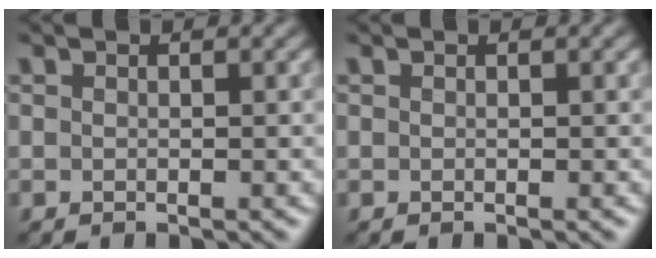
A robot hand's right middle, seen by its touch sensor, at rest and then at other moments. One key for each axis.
{"total": 0.0}